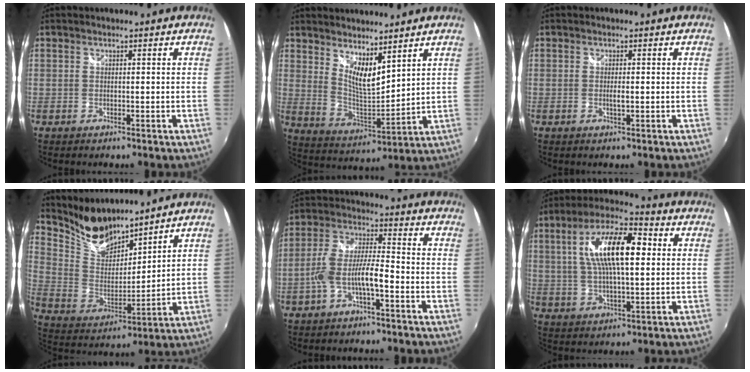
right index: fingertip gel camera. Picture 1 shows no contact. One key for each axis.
{"total": 9.1, "fx": 6.4, "fy": 2.8, "fz": 5.8, "tx": -0.098, "ty": -0.013, "tz": 0.117}
{"total": 1.4, "fx": -0.2, "fy": 0.2, "fz": 1.4, "tx": -0.026, "ty": -0.003, "tz": -0.004}
{"total": 11.7, "fx": 10.4, "fy": 4.0, "fz": 3.6, "tx": -0.090, "ty": -0.005, "tz": 0.208}
{"total": 7.8, "fx": -3.5, "fy": 1.9, "fz": 6.8, "tx": -0.153, "ty": 0.014, "tz": -0.062}
{"total": 15.3, "fx": 3.0, "fy": 5.4, "fz": 14.0, "tx": -0.255, "ty": 0.021, "tz": 0.047}